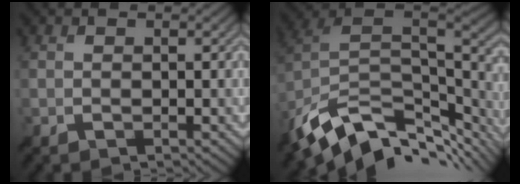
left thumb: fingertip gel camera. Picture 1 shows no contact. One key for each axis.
{"total": 13.6, "fx": -6.9, "fy": 7.0, "fz": 9.4, "tx": -0.218, "ty": -0.013, "tz": -0.114}